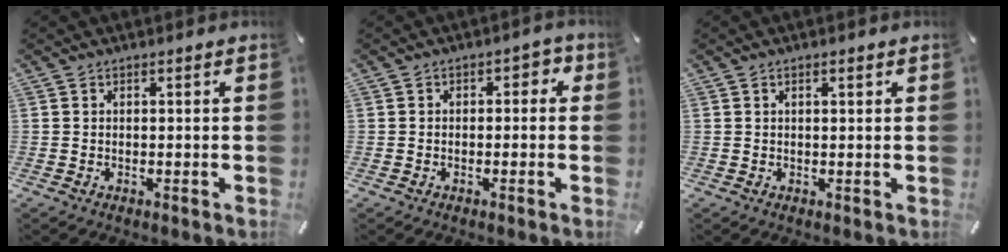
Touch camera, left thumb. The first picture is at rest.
{"total": 2.3, "force": [-1.1, 1.5, 1.3], "torque": [-0.025, 0.014, -0.025]}
{"total": 0.9, "force": [0.4, 0.2, 0.8], "torque": [-0.015, 0.002, 0.007]}